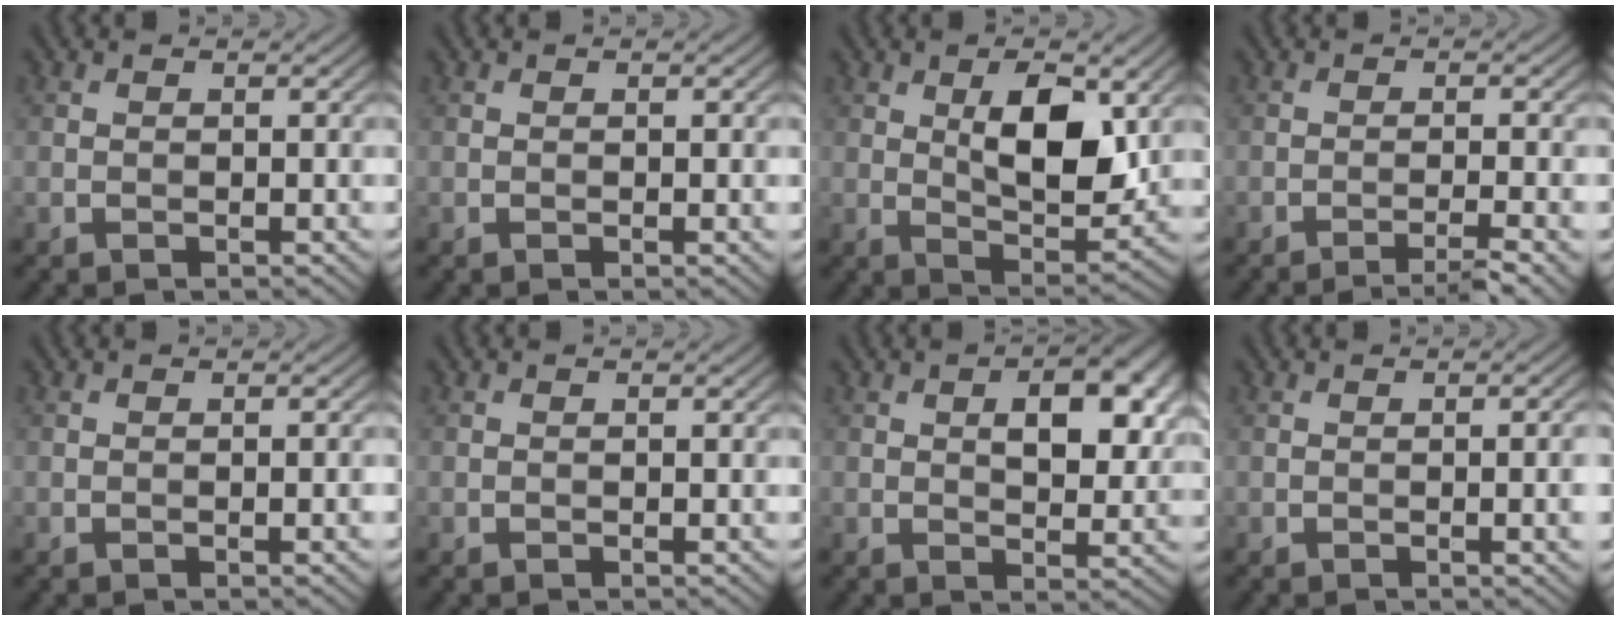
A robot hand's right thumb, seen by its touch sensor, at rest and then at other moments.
{"total": 0.6, "force": [0.0, 0.1, 0.6], "torque": [-0.008, -0.002, 0.000]}
{"total": 9.0, "force": [2.5, 4.1, 7.7], "torque": [-0.132, -0.006, 0.044]}
{"total": 3.8, "force": [-2.4, 0.3, 2.9], "torque": [-0.043, 0.008, -0.049]}
{"total": 0.9, "force": [-0.2, 0.1, 0.9], "torque": [-0.012, 0.002, -0.002]}
{"total": 0.0}
{"total": 7.9, "force": [2.0, 4.0, 6.6], "torque": [-0.092, 0.005, 0.032]}
{"total": 3.2, "force": [-0.3, 0.7, 3.1], "torque": [-0.043, 0.003, -0.005]}